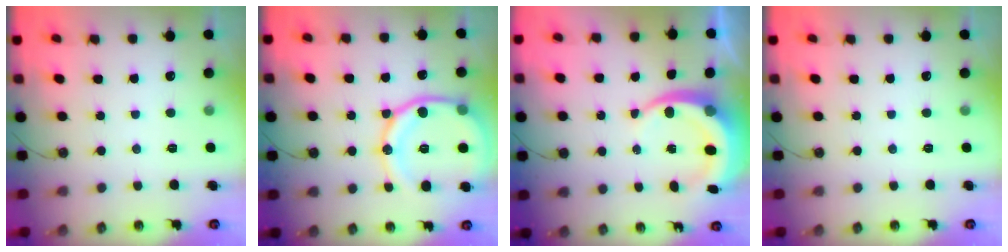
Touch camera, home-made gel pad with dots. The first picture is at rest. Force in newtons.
{"total": 17.7, "press": 17.6, "slide": 1.9}
{"total": 9.5, "press": 9.2, "slide": 2.3}
{"total": 0.0}